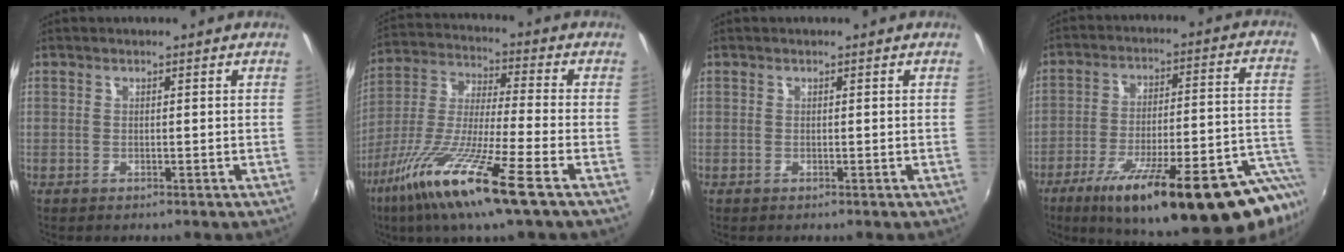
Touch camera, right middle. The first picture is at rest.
{"total": 17.3, "force": [-9.5, 1.0, 14.5], "torque": [-0.298, -0.036, -0.184]}
{"total": 0.0}
{"total": 27.3, "force": [-17.0, 3.6, 21.0], "torque": [-0.293, -0.042, -0.246]}